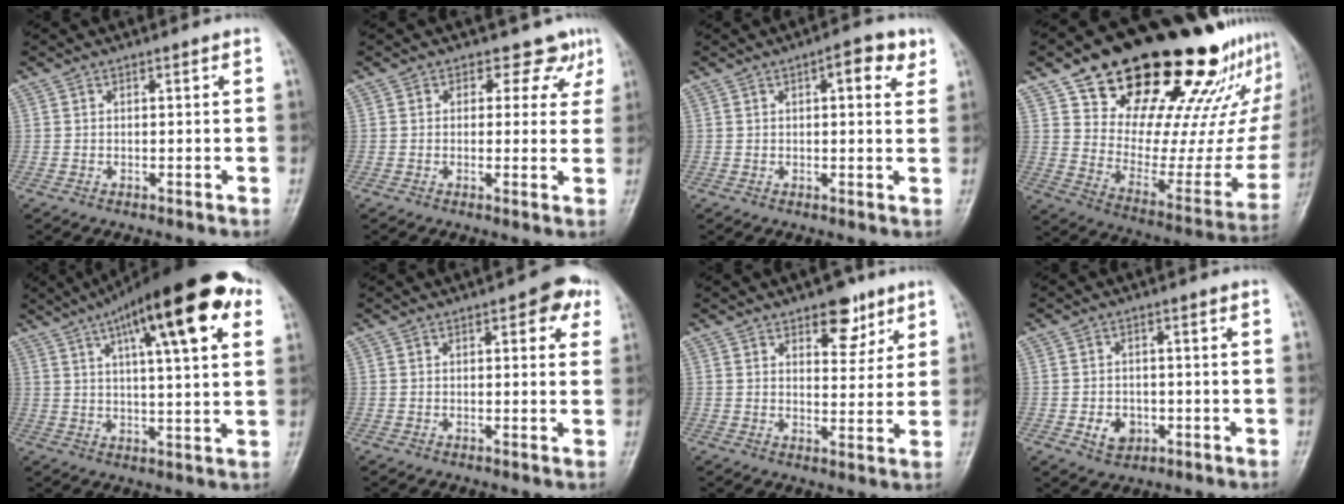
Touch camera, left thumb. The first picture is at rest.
{"total": 5.3, "force": [3.3, 3.8, 1.5], "torque": [0.019, -0.014, 0.026]}
{"total": 5.6, "force": [2.5, 2.3, 4.4], "torque": [-0.041, -0.004, 0.025]}
{"total": 32.1, "force": [22.6, 13.2, 18.6], "torque": [-0.239, -0.089, 0.332]}
{"total": 22.4, "force": [10.3, 5.9, 19.0], "torque": [-0.268, 0.006, 0.148]}
{"total": 5.1, "force": [2.3, 2.4, 3.9], "torque": [-0.017, -0.002, 0.016]}
{"total": 7.3, "force": [4.5, 4.0, 4.1], "torque": [-0.025, -0.025, 0.063]}
{"total": 4.6, "force": [-1.3, 3.7, 2.3], "torque": [-0.023, 0.004, -0.016]}